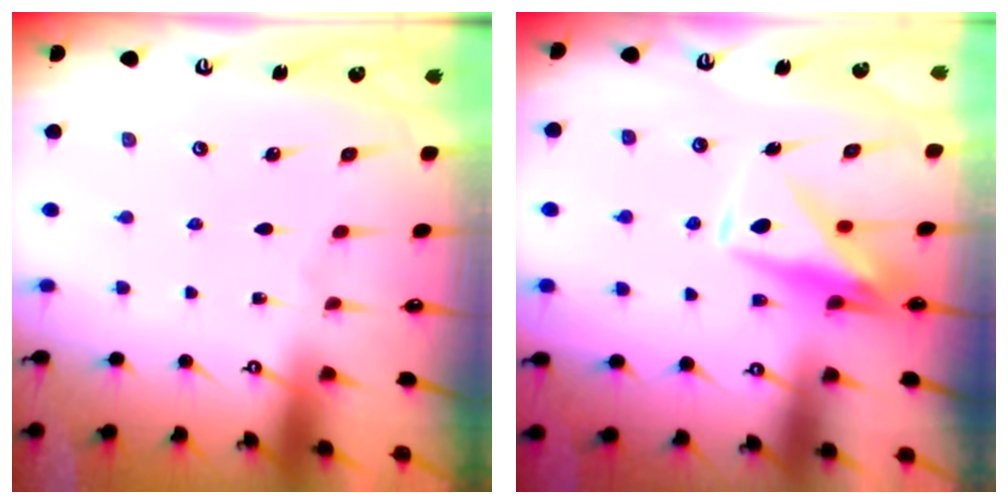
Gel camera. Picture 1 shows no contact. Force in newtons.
{"total": 8.3, "press": 8.3, "slide": 0.9}